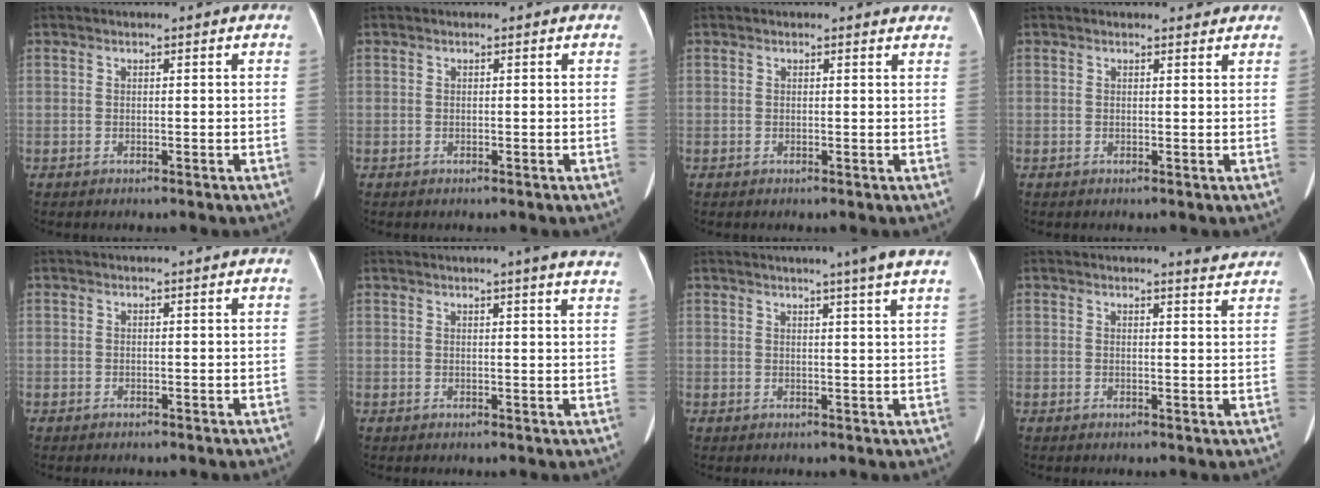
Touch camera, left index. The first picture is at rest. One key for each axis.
{"total": 0.0}
{"total": 2.0, "fx": 1.9, "fy": 0.6, "fz": 0.3, "tx": -0.007, "ty": -0.002, "tz": 0.007}
{"total": 2.4, "fx": 2.1, "fy": 1.1, "fz": 0.4, "tx": -0.002, "ty": 0.009, "tz": 0.018}
{"total": 0.0}
{"total": 9.7, "fx": 8.6, "fy": -0.2, "fz": 4.5, "tx": -0.051, "ty": -0.009, "tz": 0.077}
{"total": 6.1, "fx": 4.8, "fy": -1.5, "fz": 3.4, "tx": -0.045, "ty": 0.000, "tz": 0.049}
{"total": 3.9, "fx": 3.8, "fy": 0.0, "fz": 0.7, "tx": -0.015, "ty": -0.013, "tz": 0.031}